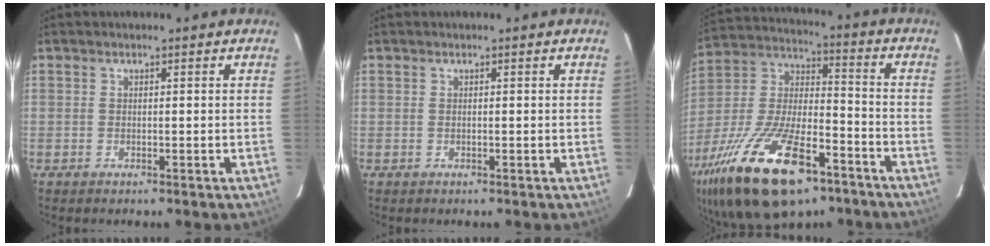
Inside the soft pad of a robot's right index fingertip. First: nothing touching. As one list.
[{"total": 0.0}, {"total": 27.3, "force": [-15.9, 11.4, 19.1], "torque": [-0.383, -0.024, -0.265]}]